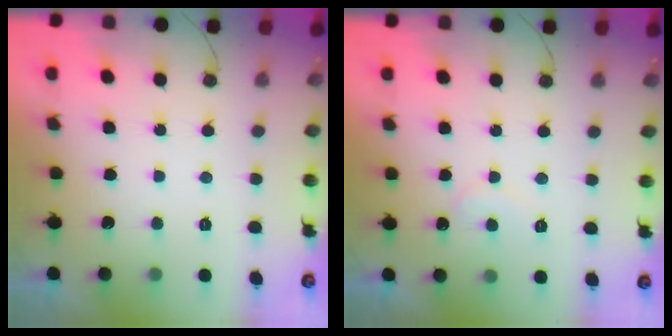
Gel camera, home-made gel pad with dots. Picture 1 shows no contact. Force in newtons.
{"total": 5.5, "press": 5.5, "slide": 0.3}